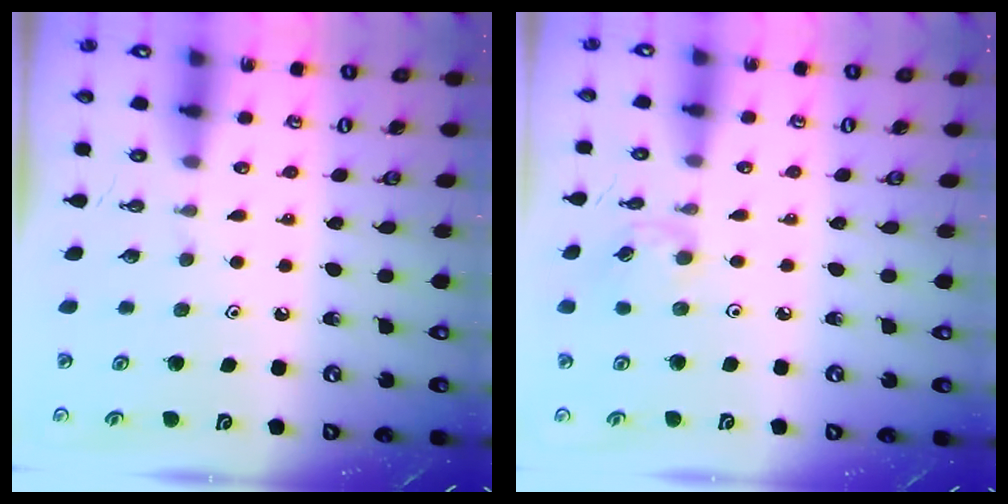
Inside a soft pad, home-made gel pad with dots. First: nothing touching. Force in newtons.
{"total": 3.1, "press": 3.1, "slide": 0.3}